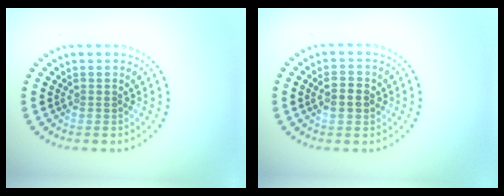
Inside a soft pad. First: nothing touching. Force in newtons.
{"total": 2.2, "press": 2.1, "slide": 0.1}